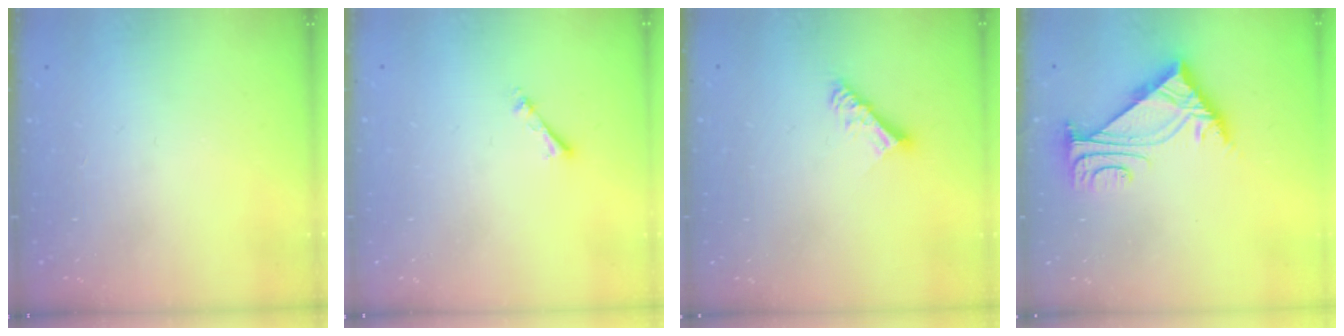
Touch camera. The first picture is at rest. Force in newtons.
{"total": 2.7, "press": 2.7, "slide": 0.4}
{"total": 6.7, "press": 6.7, "slide": 0.6}
{"total": 7.2, "press": 7.2, "slide": 1.1}